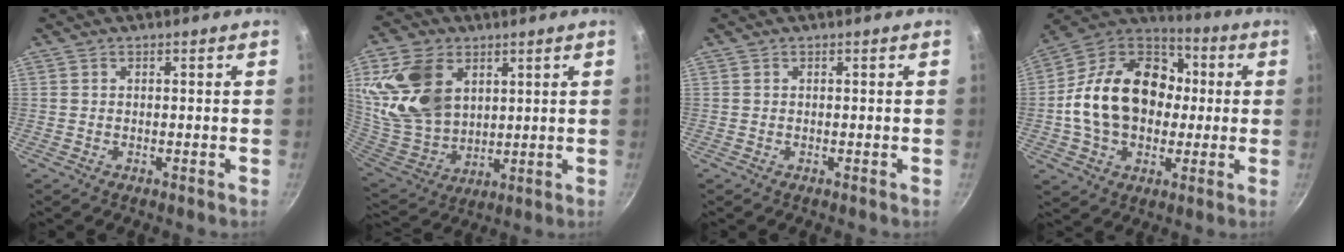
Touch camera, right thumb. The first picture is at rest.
{"total": 18.5, "force": [6.3, 13.0, 11.6], "torque": [-0.213, -0.028, 0.137]}
{"total": 0.0}
{"total": 22.6, "force": [0.5, 16.8, 15.1], "torque": [-0.232, 0.040, 0.003]}